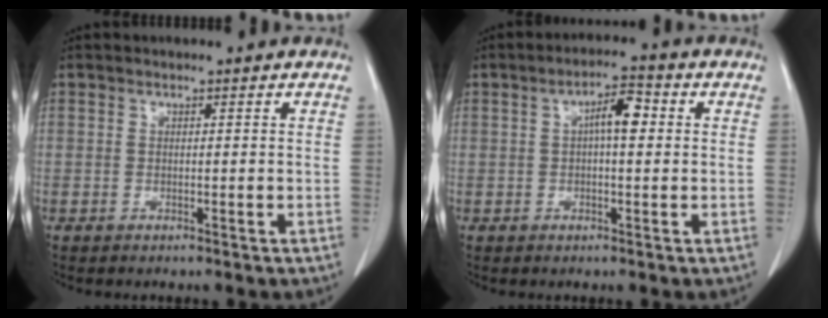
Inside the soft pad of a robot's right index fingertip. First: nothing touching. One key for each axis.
{"total": 4.8, "fx": 0.8, "fy": 1.3, "fz": 4.5, "tx": -0.077, "ty": 0.016, "tz": 0.009}